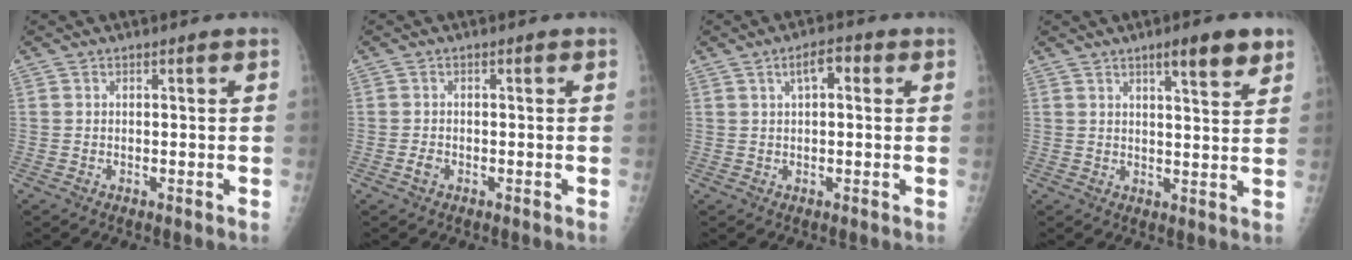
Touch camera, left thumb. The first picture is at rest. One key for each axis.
{"total": 1.3, "fx": -0.7, "fy": 0.8, "fz": 0.7, "tx": -0.014, "ty": 0.004, "tz": -0.014}
{"total": 4.1, "fx": 1.4, "fy": 1.9, "fz": 3.3, "tx": -0.049, "ty": 0.010, "tz": 0.020}
{"total": 7.5, "fx": 4.7, "fy": 1.5, "fz": 5.6, "tx": -0.067, "ty": -0.025, "tz": 0.066}